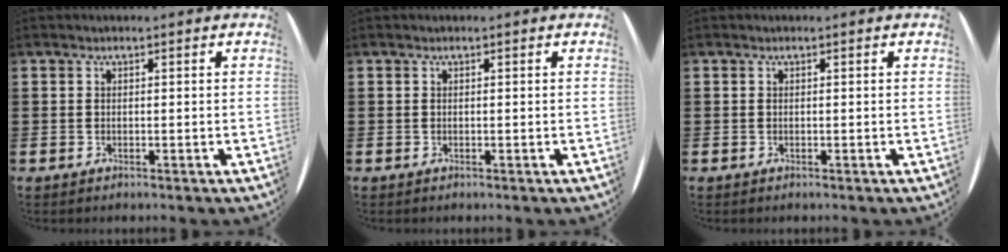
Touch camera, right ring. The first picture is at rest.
{"total": 0.0}
{"total": 0.0}